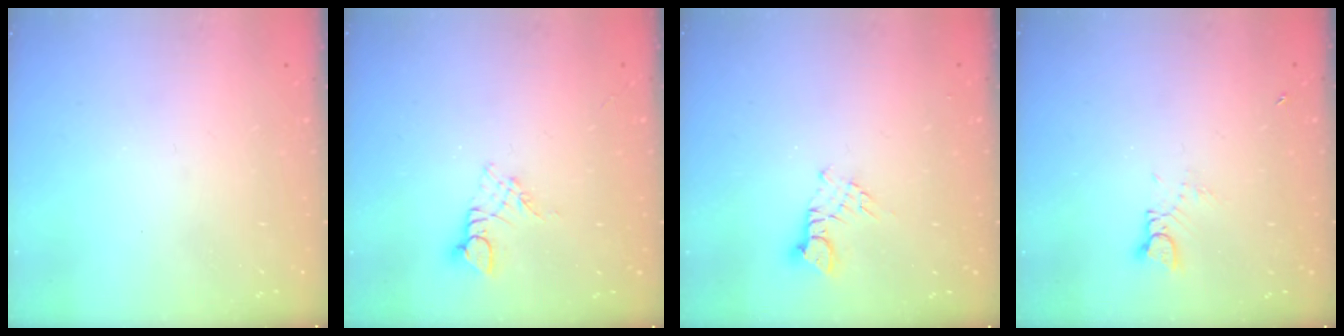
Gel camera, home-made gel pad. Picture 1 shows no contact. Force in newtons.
{"total": 2.8, "press": 2.7, "slide": 0.3}
{"total": 4.2, "press": 4.2, "slide": 0.4}
{"total": 2.1, "press": 2.0, "slide": 0.3}